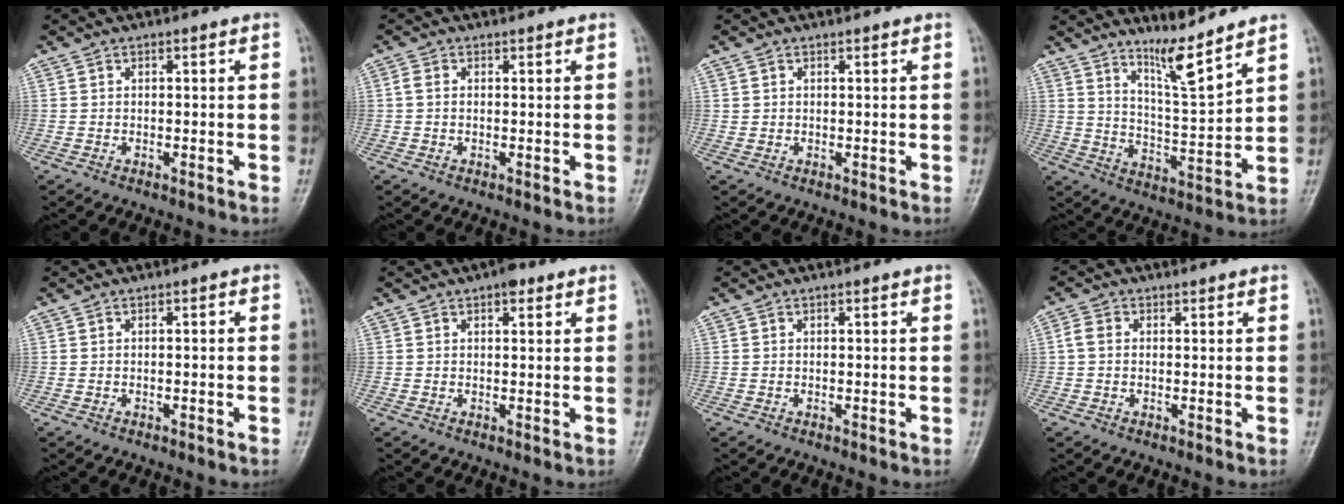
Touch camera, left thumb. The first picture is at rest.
{"total": 1.4, "force": [0.2, 0.9, 1.1], "torque": [-0.023, 0.004, 0.004]}
{"total": 0.7, "force": [0.4, 0.5, 0.2], "torque": [0.004, -0.001, 0.007]}
{"total": 8.7, "force": [7.0, 0.2, 5.2], "torque": [-0.091, -0.071, 0.130]}
{"total": 1.0, "force": [-0.2, 0.3, 0.9], "torque": [-0.017, 0.010, -0.003]}
{"total": 2.8, "force": [1.6, 1.3, 1.9], "torque": [-0.018, -0.002, 0.018]}
{"total": 0.0}
{"total": 2.3, "force": [0.3, 1.7, 1.6], "torque": [-0.032, 0.007, 0.003]}